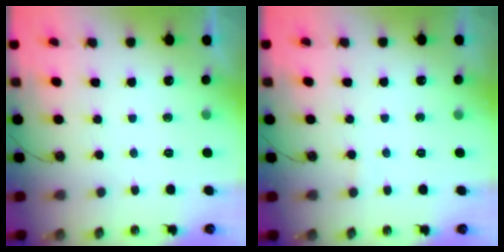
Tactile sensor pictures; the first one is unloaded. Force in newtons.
{"total": 3.7, "press": 3.7, "slide": 0.3}